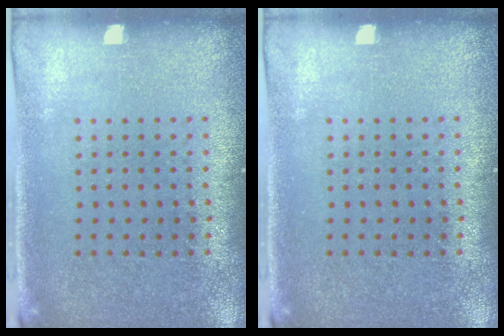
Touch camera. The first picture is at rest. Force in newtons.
{"total": 0.0}